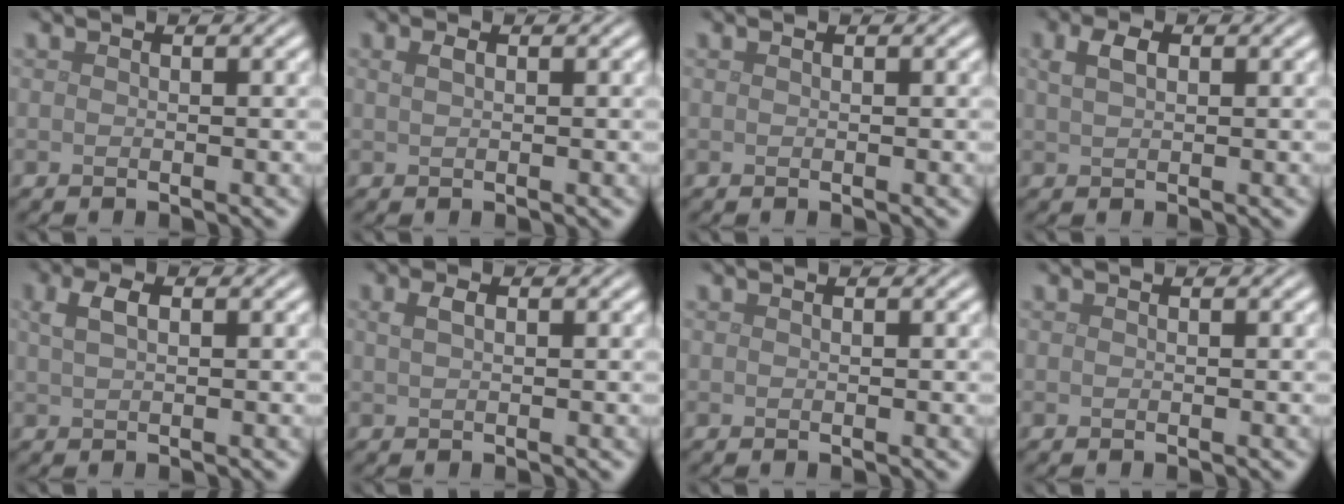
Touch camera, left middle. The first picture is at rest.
{"total": 0.8, "force": [0.4, 0.4, 0.6], "torque": [-0.015, 0.002, 0.009]}
{"total": 0.0}
{"total": 2.1, "force": [0.9, 1.1, 1.5], "torque": [-0.034, 0.005, 0.018]}
{"total": 2.2, "force": [0.9, 1.0, 1.7], "torque": [-0.039, 0.006, 0.016]}
{"total": 1.2, "force": [0.5, 0.6, 1.0], "torque": [-0.023, 0.004, 0.010]}
{"total": 0.0}
{"total": 0.0}